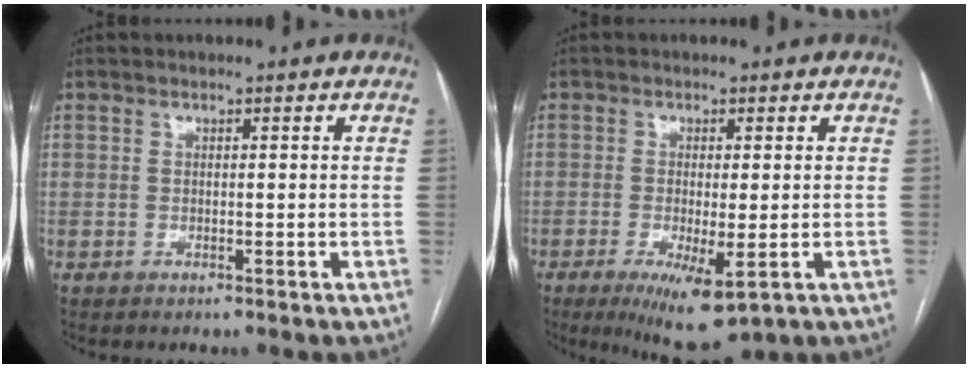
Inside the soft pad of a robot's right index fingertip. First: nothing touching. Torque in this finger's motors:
{"motor_torque": [0.69, -0.19, 0.43, 0.09]}